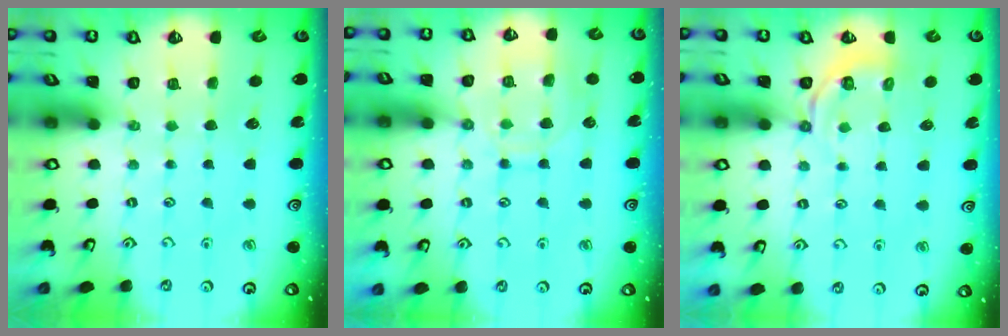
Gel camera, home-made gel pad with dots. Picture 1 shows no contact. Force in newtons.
{"total": 11.7, "press": 11.6, "slide": 1.0}
{"total": 4.4, "press": 3.8, "slide": 2.1}